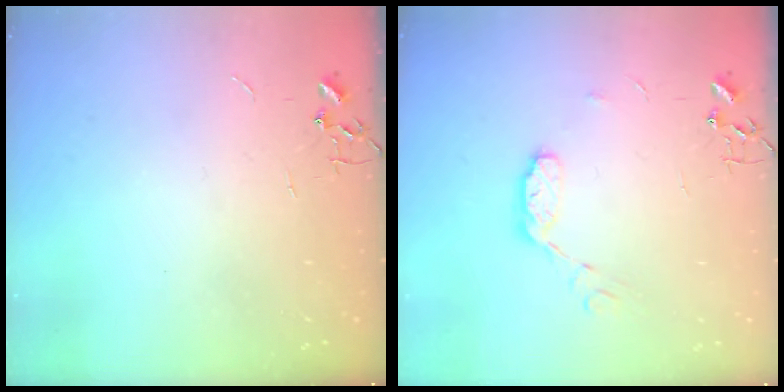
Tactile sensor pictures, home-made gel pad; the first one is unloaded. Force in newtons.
{"total": 8.0, "press": 8.0, "slide": 0.5}